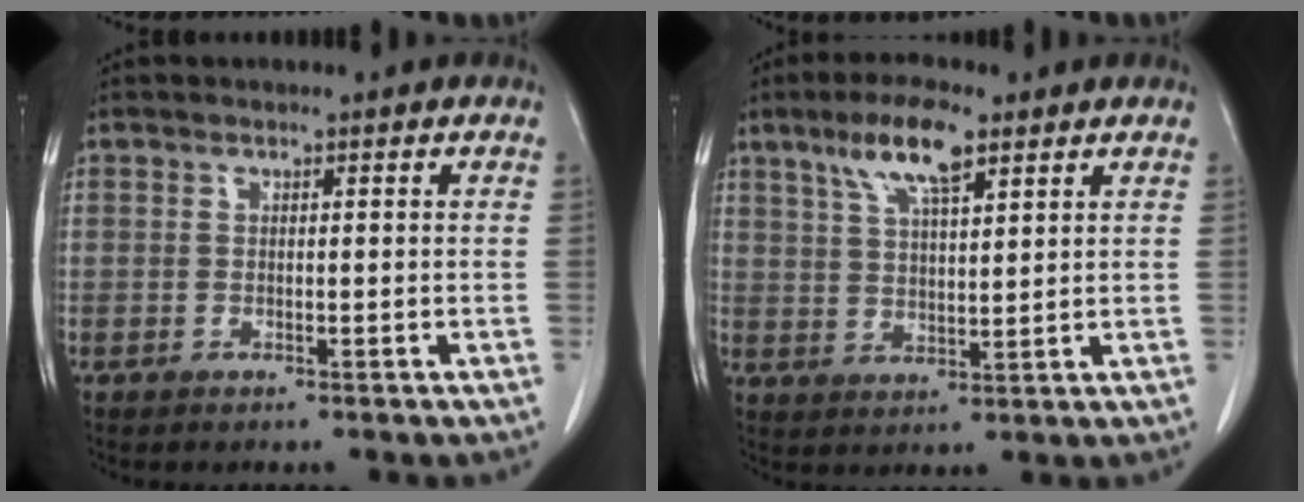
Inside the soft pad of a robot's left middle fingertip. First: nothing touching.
{"total": 8.1, "force": [5.0, 1.8, 6.1], "torque": [-0.124, 0.009, 0.095]}